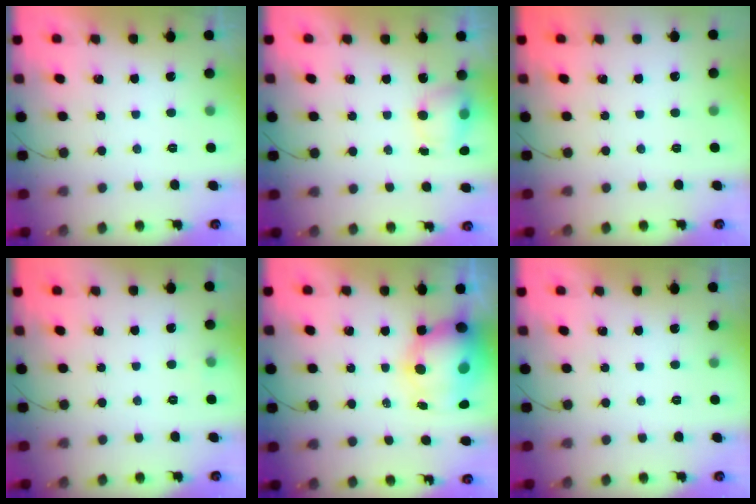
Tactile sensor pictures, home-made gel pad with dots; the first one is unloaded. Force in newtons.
{"total": 5.1, "press": 5.0, "slide": 0.7}
{"total": 0.0}
{"total": 2.7, "press": 2.0, "slide": 1.8}
{"total": 10.6, "press": 10.2, "slide": 2.6}
{"total": 0.0}